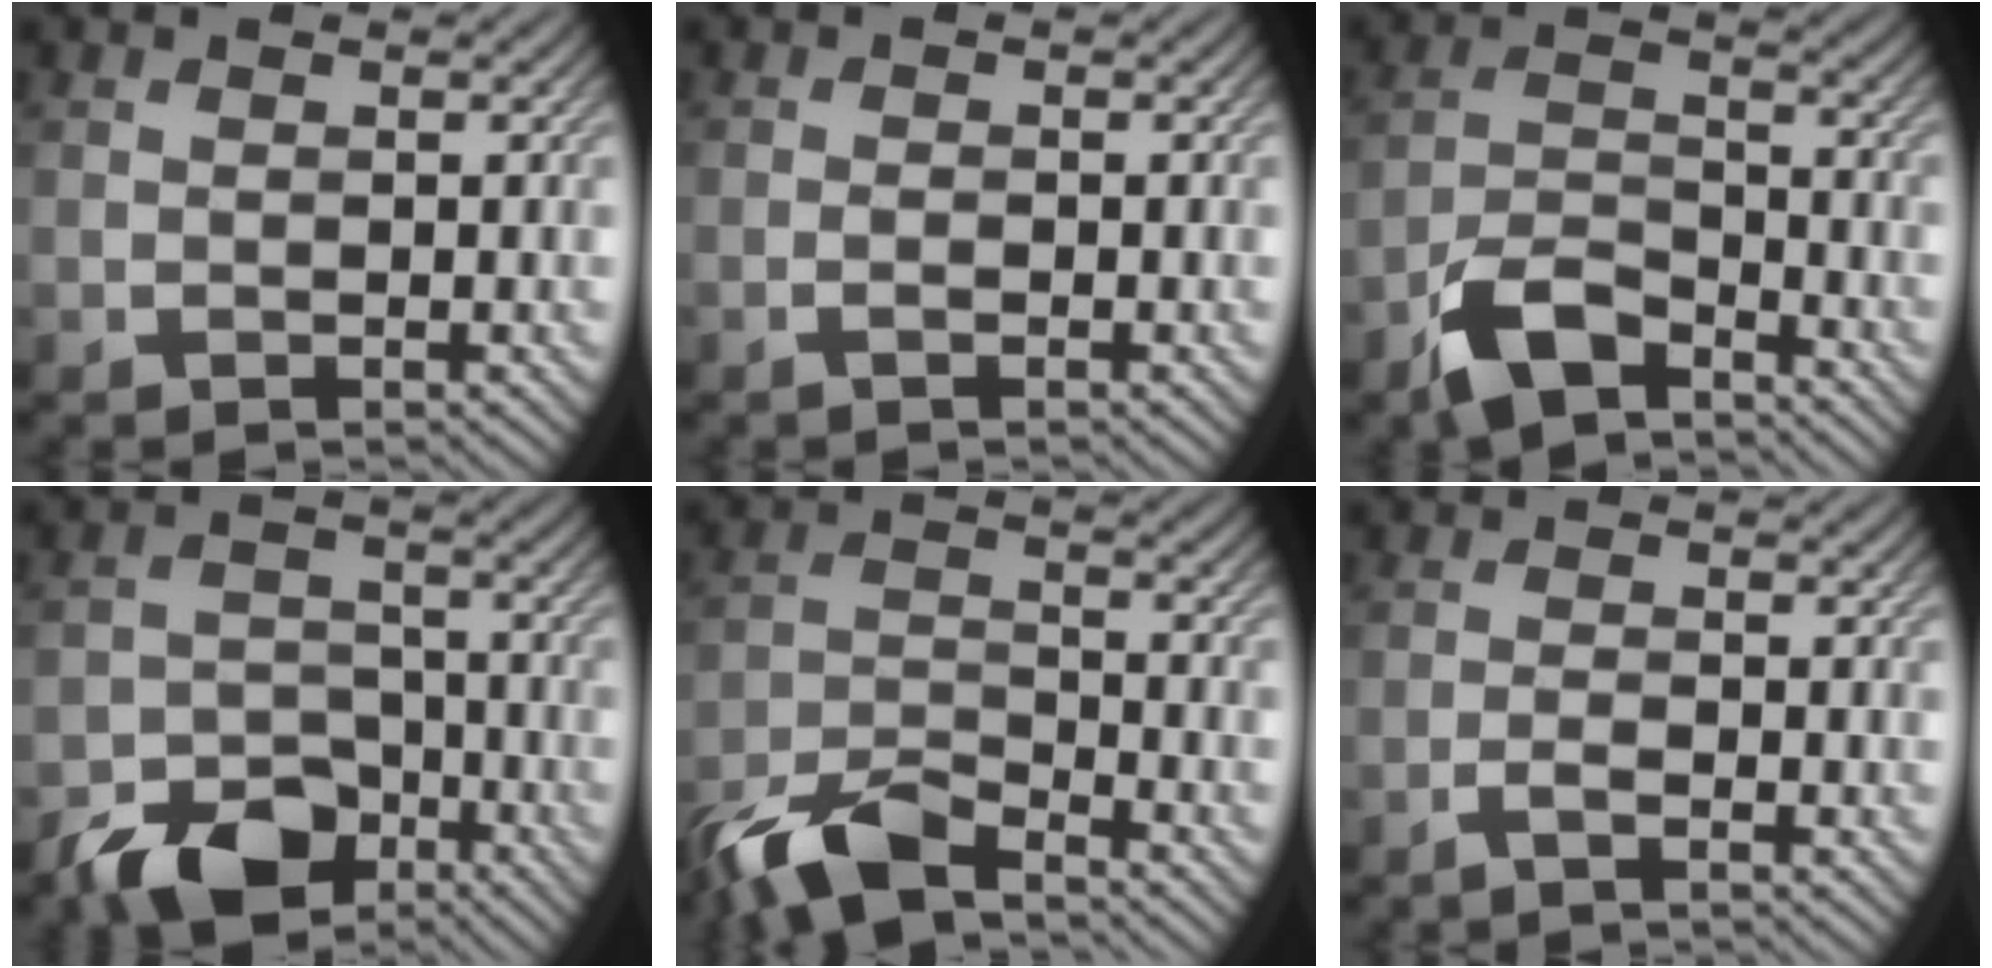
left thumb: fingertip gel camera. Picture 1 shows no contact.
{"total": 1.1, "force": [-0.6, 0.1, 0.9], "torque": [-0.018, 0.002, -0.014]}
{"total": 7.5, "force": [-5.6, 2.8, 4.1], "torque": [-0.085, -0.001, -0.123]}
{"total": 8.9, "force": [-6.2, 5.1, 3.9], "torque": [-0.072, -0.007, -0.118]}
{"total": 8.2, "force": [-6.7, 2.2, 4.2], "torque": [-0.088, -0.006, -0.141]}
{"total": 1.9, "force": [-1.4, 0.2, 1.3], "torque": [-0.025, 0.004, -0.035]}